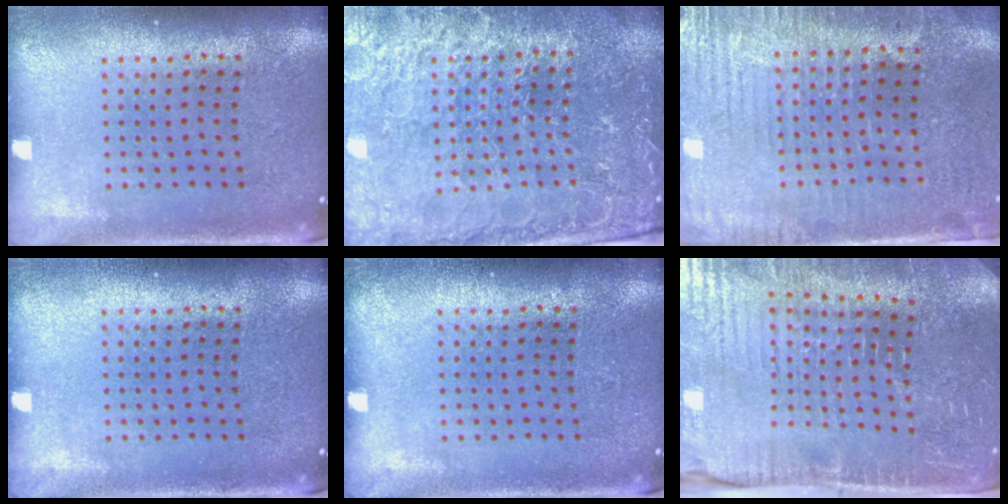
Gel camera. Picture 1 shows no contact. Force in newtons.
{"total": 4.0, "press": 3.9, "slide": 0.9}
{"total": 3.1, "press": 2.8, "slide": 1.4}
{"total": 0.0}
{"total": 0.0}
{"total": 4.6, "press": 4.6, "slide": 0.7}